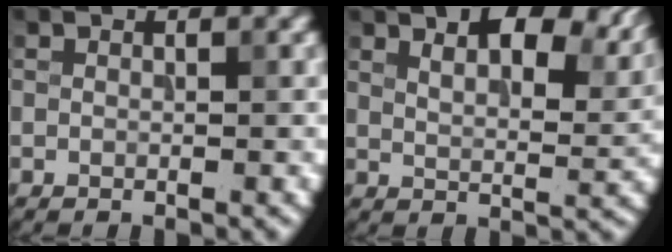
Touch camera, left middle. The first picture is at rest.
{"total": 9.2, "force": [5.9, 3.4, 6.2], "torque": [-0.092, 0.017, 0.084]}